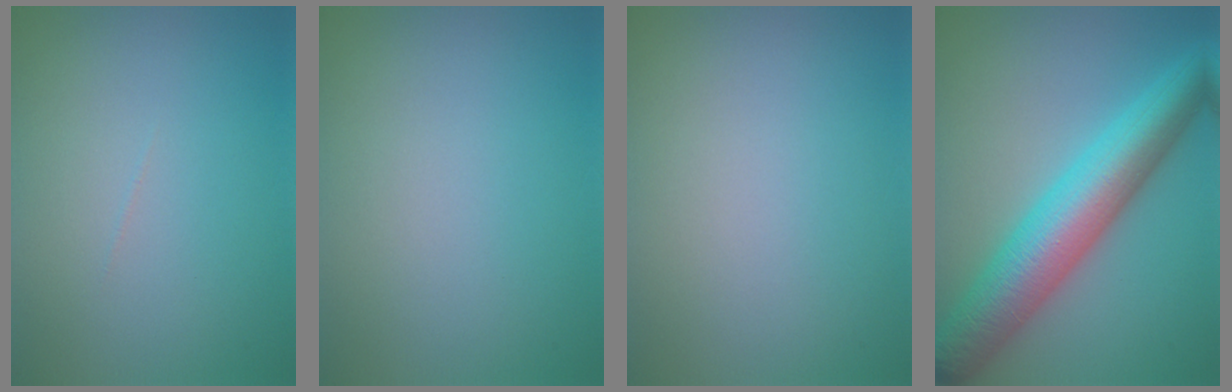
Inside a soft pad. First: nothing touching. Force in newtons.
{"total": 0.0}
{"total": 0.0}
{"total": 9.0, "press": 9.0, "slide": 0.2}